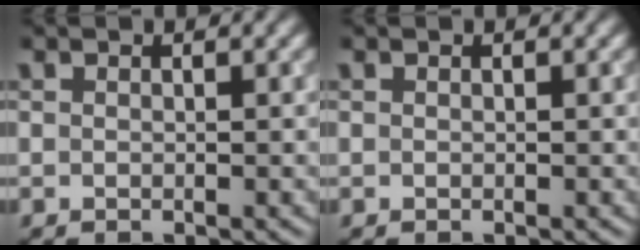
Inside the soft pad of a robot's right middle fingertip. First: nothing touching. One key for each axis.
{"total": 0.0}